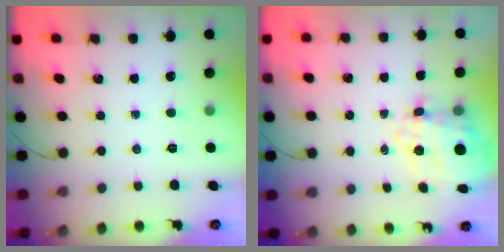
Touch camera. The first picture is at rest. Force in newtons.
{"total": 12.4, "press": 12.2, "slide": 2.6}